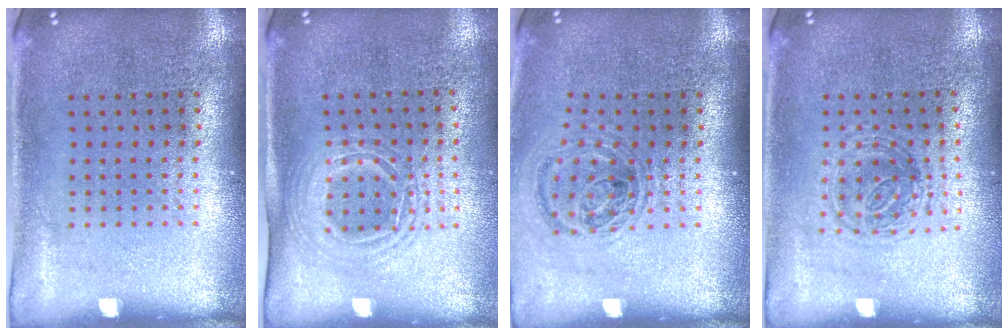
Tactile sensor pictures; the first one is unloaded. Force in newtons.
{"total": 1.5, "press": 1.3, "slide": 0.8}
{"total": 0.9, "press": 0.9, "slide": 0.3}
{"total": 1.2, "press": 1.0, "slide": 0.6}